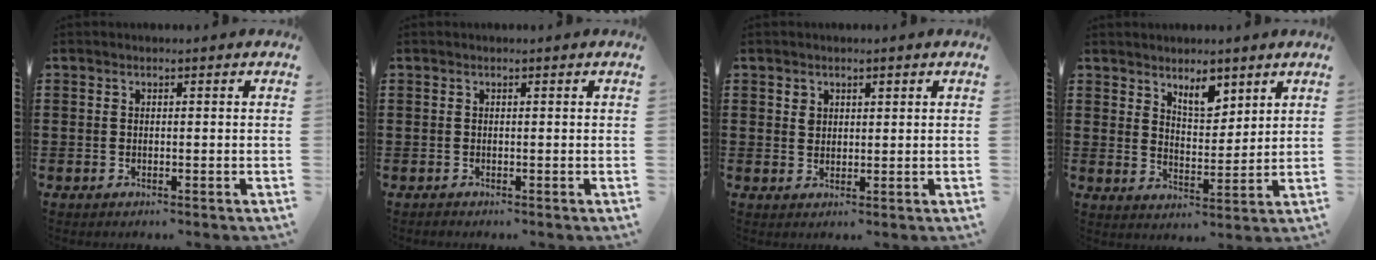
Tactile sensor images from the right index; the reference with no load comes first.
{"total": 0.0}
{"total": 1.8, "force": [1.0, 1.3, 0.6], "torque": [-0.016, 0.005, 0.020]}
{"total": 5.2, "force": [4.0, 2.3, 2.5], "torque": [-0.044, -0.007, 0.069]}